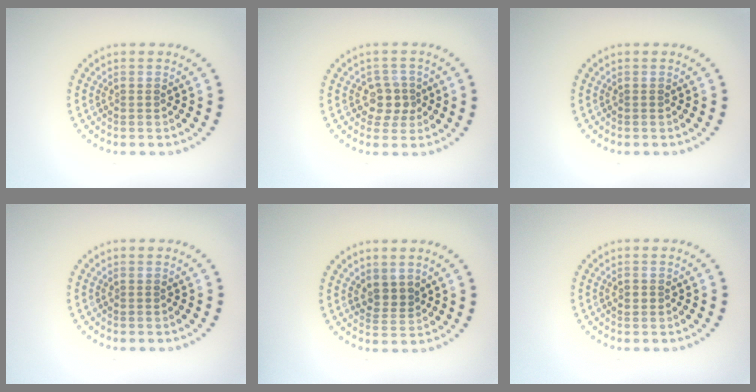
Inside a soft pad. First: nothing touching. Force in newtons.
{"total": 2.5, "press": 2.2, "slide": 1.1}
{"total": 0.0}
{"total": 0.0}
{"total": 1.9, "press": 1.5, "slide": 1.2}
{"total": 1.0, "press": 1.0, "slide": 0.2}